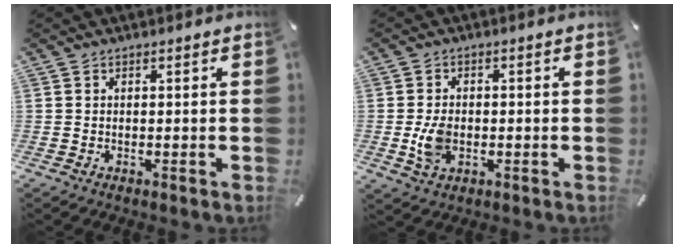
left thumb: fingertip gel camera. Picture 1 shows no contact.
{"total": 6.0, "force": [-1.0, 4.2, 4.2], "torque": [-0.089, -0.004, -0.022]}